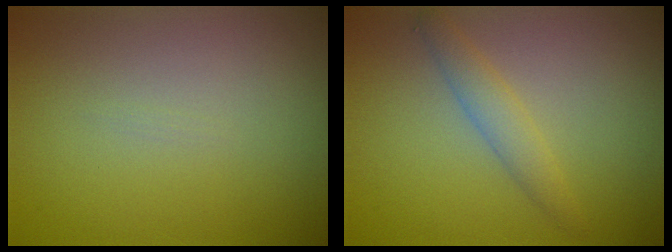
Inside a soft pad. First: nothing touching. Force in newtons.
{"total": 2.0, "press": 2.0, "slide": 0.1}